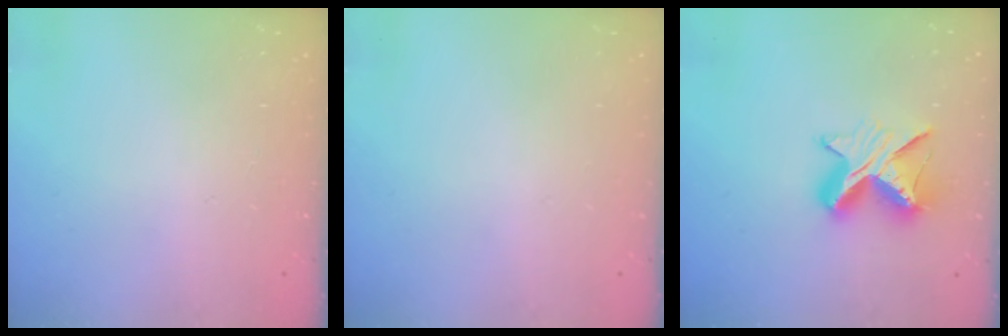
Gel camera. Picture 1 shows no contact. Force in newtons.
{"total": 0.0}
{"total": 12.0, "press": 11.9, "slide": 1.4}